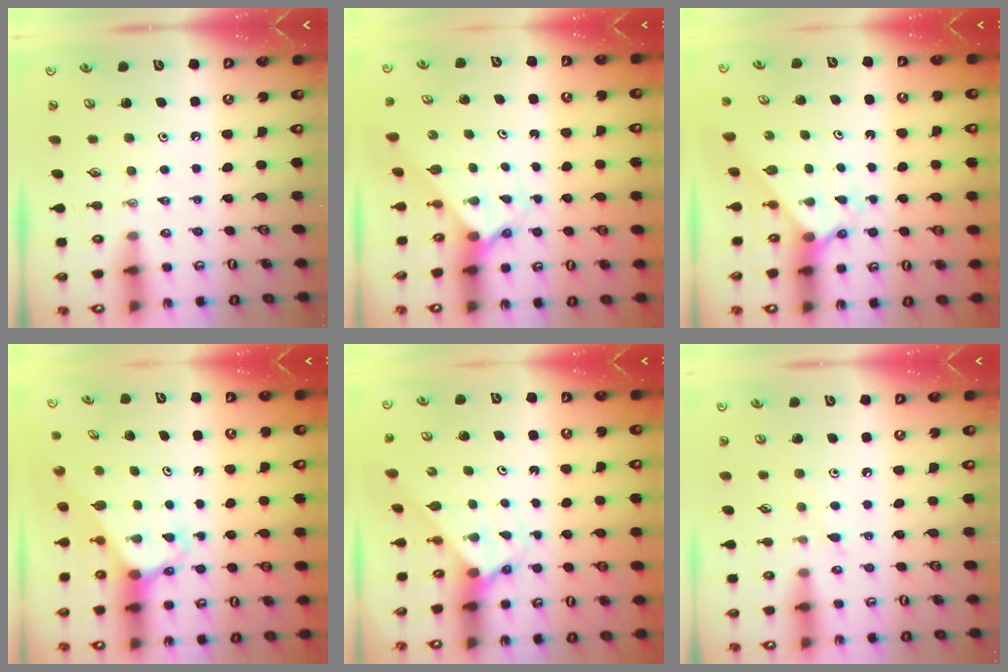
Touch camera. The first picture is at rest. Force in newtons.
{"total": 1.9, "press": 1.9, "slide": 0.1}
{"total": 1.9, "press": 1.9, "slide": 0.2}
{"total": 2.6, "press": 2.6, "slide": 0.2}
{"total": 2.5, "press": 2.5, "slide": 0.2}
{"total": 5.7, "press": 5.7, "slide": 0.6}